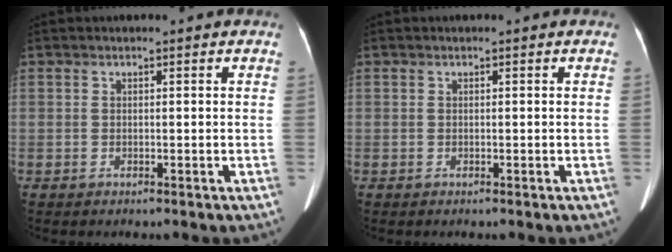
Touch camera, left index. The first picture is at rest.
{"total": 0.0}